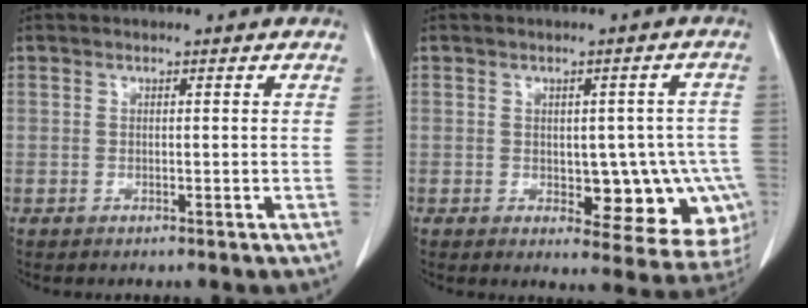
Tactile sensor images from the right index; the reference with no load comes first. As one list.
[{"total": 11.3, "force": [-2.5, 5.8, 9.3], "torque": [-0.081, 0.016, -0.016]}]